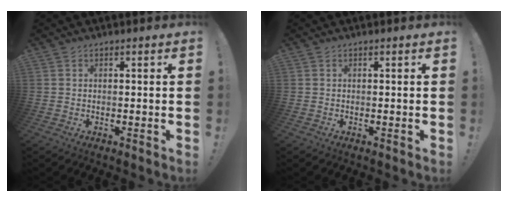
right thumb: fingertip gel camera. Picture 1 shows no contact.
{"total": 0.0}